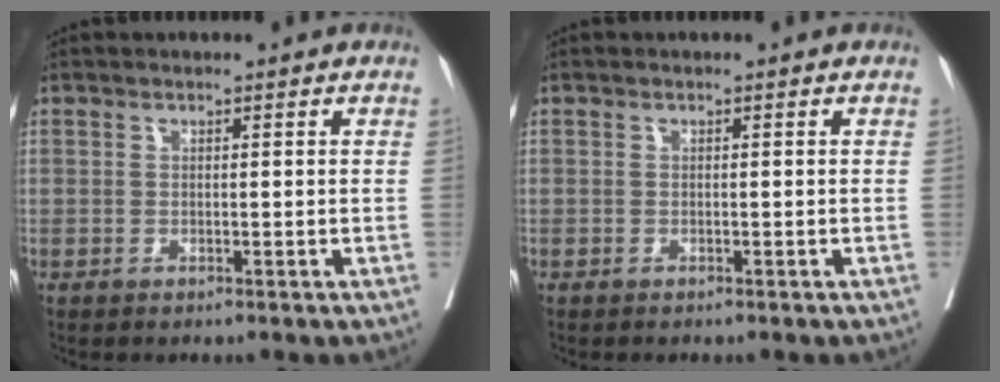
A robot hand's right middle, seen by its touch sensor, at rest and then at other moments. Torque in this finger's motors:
{"motor_torque": [-0.06, 0.09, -0.02, -0.01]}